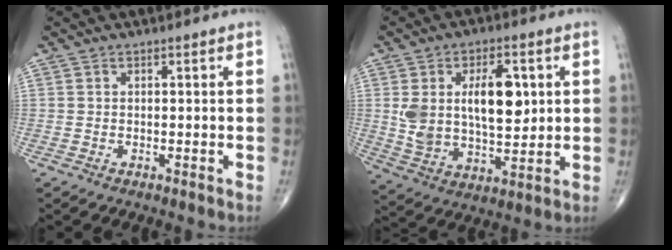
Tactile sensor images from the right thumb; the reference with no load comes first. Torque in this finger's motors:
{"motor_torque": [1.30, 1.55, 0.59, 0.43, 0.09]}